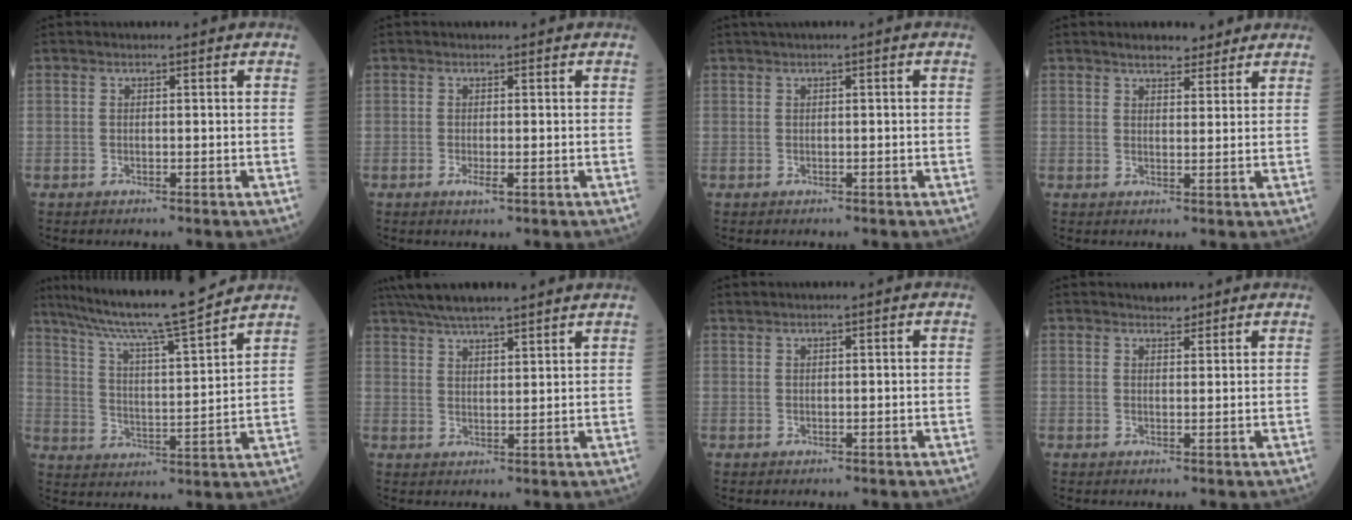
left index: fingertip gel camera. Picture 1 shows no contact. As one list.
[{"total": 1.3, "force": [-0.1, 0.3, 1.2], "torque": [-0.022, -0.002, -0.002]}, {"total": 0.9, "force": [0.5, -0.1, 0.8], "torque": [-0.018, 0.012, 0.013]}, {"total": 4.2, "force": [3.5, 1.6, 1.5], "torque": [-0.021, 0.013, 0.055]}, {"total": 17.2, "force": [14.9, -0.3, 8.6], "torque": [-0.149, 0.003, 0.239]}, {"total": 12.2, "force": [10.7, 0.9, 5.8], "torque": [-0.105, 0.032, 0.167]}, {"total": 1.0, "force": [1.0, -0.1, 0.4], "torque": [-0.009, 0.016, 0.023]}, {"total": 1.9, "force": [1.7, 0.7, 0.2], "torque": [-0.008, 0.002, 0.027]}]